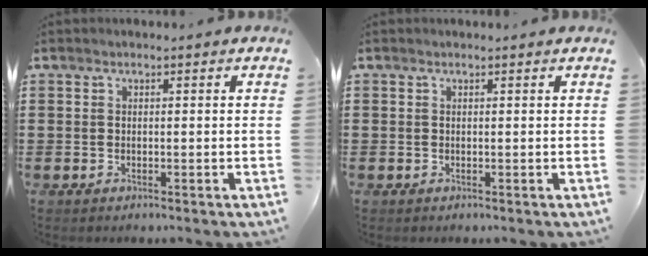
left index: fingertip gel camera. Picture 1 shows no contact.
{"total": 0.6, "force": [0.1, 0.5, -0.2], "torque": [0.001, 0.005, 0.002]}